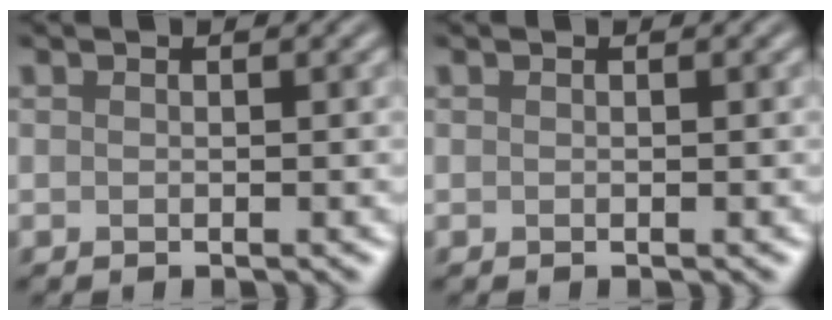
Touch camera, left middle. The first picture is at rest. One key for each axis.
{"total": 0.0}